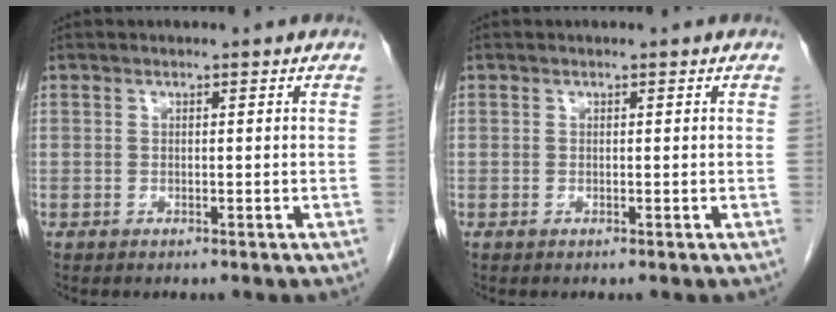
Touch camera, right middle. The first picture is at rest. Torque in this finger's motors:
{"motor_torque": [-0.26, 0.00, -0.03, -0.01]}